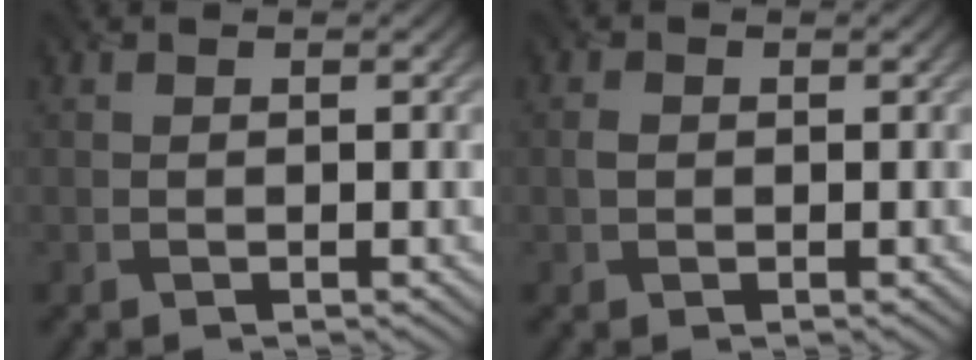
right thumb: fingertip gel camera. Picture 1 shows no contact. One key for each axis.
{"total": 1.1, "fx": 0.0, "fy": 0.9, "fz": 0.7, "tx": -0.018, "ty": 0.001, "tz": -0.002}